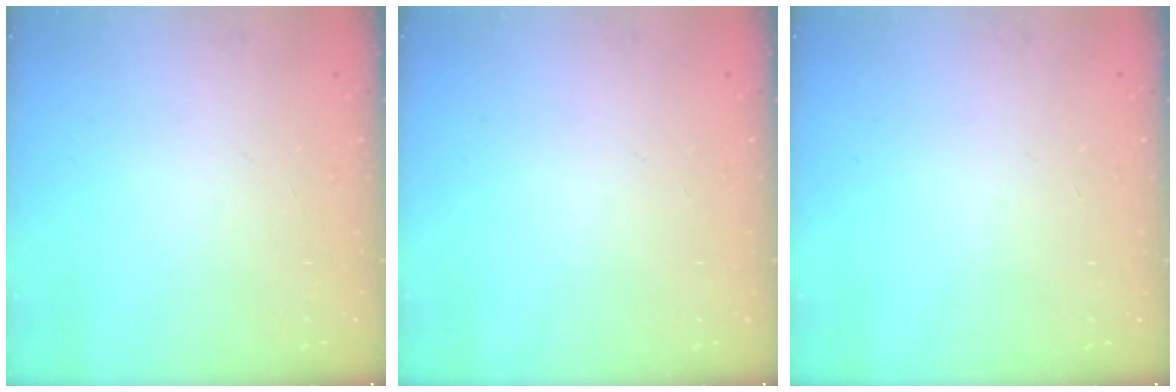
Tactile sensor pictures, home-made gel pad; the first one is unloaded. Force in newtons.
{"total": 0.0}
{"total": 0.0}